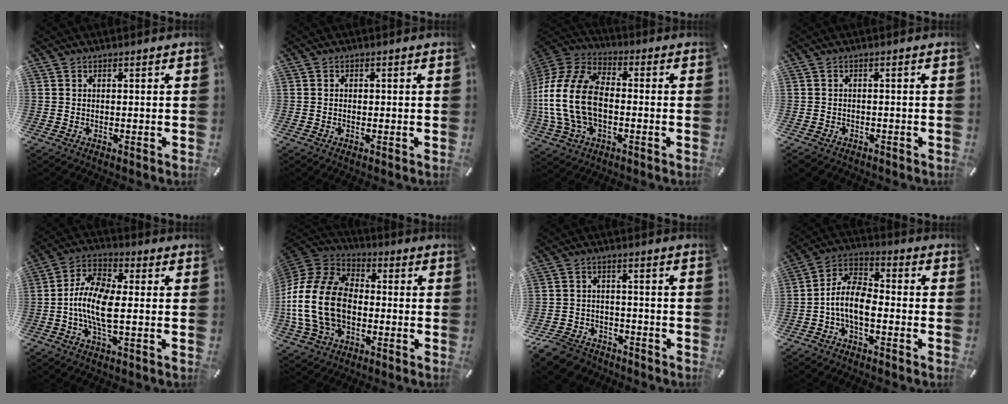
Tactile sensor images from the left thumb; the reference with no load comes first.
{"total": 0.9, "force": [-0.2, 0.6, 0.7], "torque": [-0.014, 0.002, -0.004]}
{"total": 18.1, "force": [-2.5, 12.1, 13.2], "torque": [-0.295, 0.014, -0.049]}
{"total": 1.9, "force": [-1.5, 1.0, 0.5], "torque": [-0.016, 0.005, -0.035]}
{"total": 11.2, "force": [-1.8, 5.1, 9.8], "torque": [-0.211, -0.001, -0.033]}
{"total": 19.3, "force": [-3.6, 14.0, 12.8], "torque": [-0.276, 0.028, -0.066]}
{"total": 7.1, "force": [-5.6, 3.9, 1.9], "torque": [-0.042, 0.025, -0.108]}
{"total": 9.3, "force": [-3.8, 5.2, 6.7], "torque": [-0.148, 0.004, -0.076]}